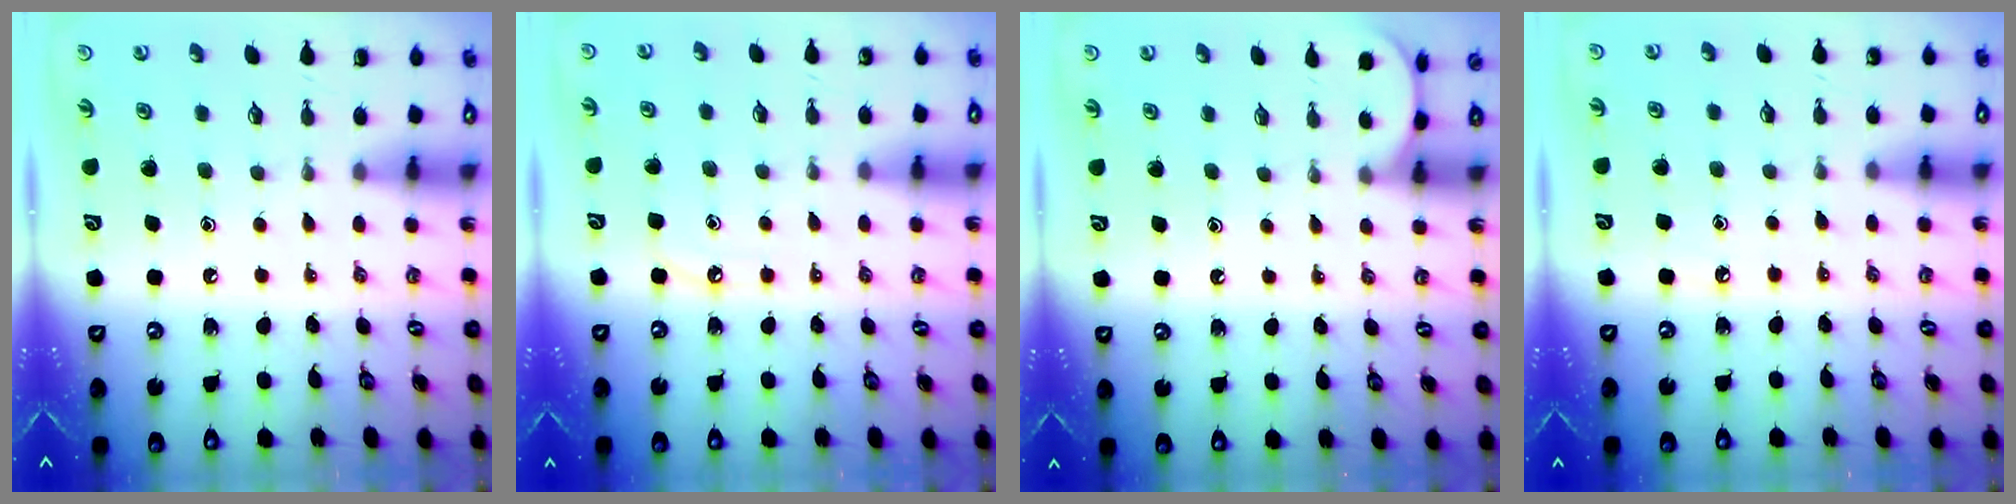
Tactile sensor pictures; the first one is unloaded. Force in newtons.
{"total": 4.7, "press": 4.7, "slide": 0.6}
{"total": 1.1, "press": 1.1, "slide": 0.1}
{"total": 5.2, "press": 5.2, "slide": 0.6}